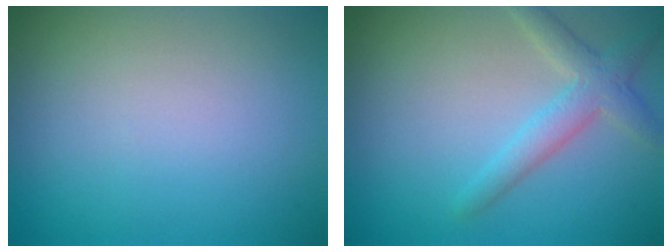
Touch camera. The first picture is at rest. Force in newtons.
{"total": 3.0, "press": 3.0, "slide": 0.1}